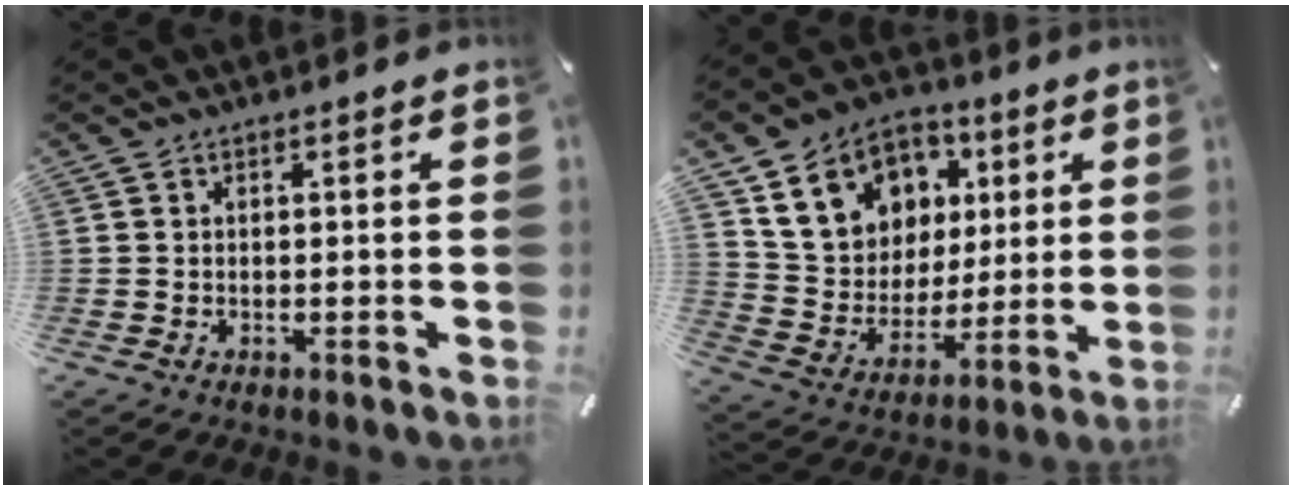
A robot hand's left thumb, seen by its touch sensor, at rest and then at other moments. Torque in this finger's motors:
{"motor_torque": [2.51, 2.50, 1.41, -1.36, 0.13]}